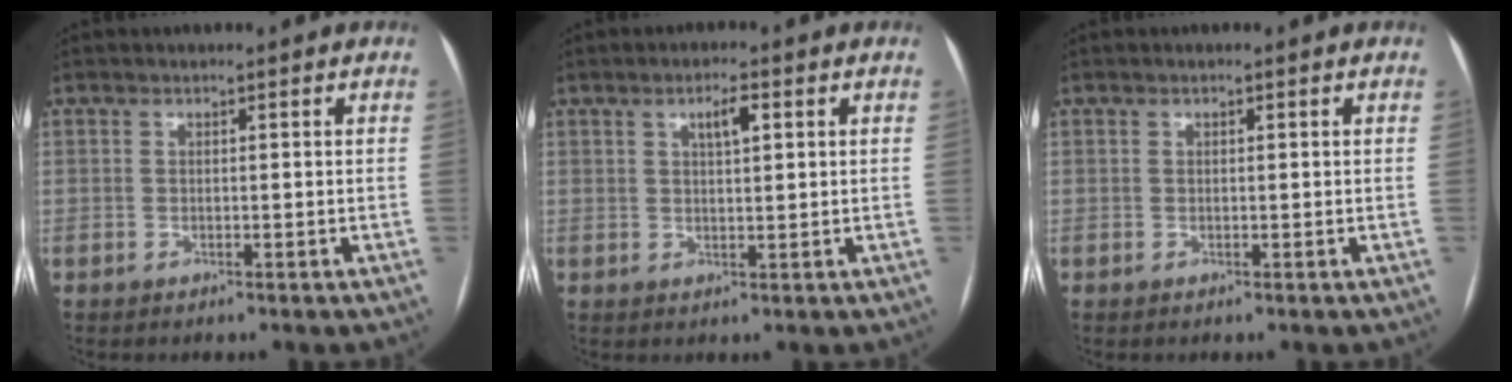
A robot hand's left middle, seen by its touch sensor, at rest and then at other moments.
{"total": 3.2, "force": [1.3, 0.8, 2.8], "torque": [-0.048, 0.003, 0.022]}
{"total": 0.0}